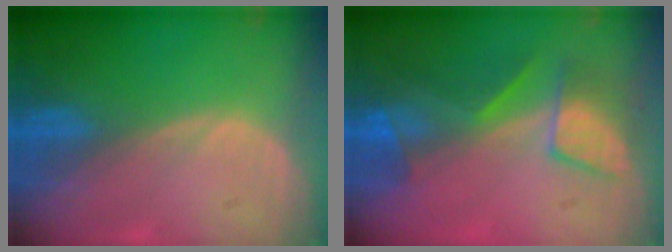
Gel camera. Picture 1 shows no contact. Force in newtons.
{"total": 7.6, "press": 7.2, "slide": 2.5}